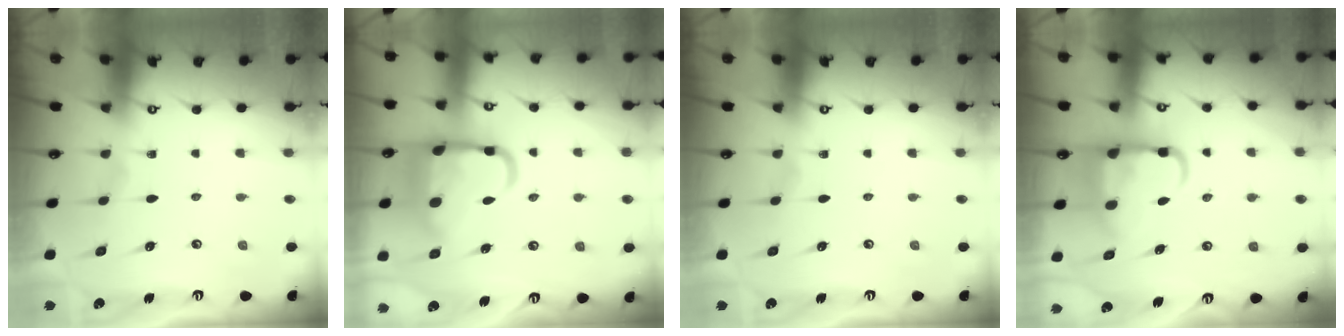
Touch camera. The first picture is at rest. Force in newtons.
{"total": 16.3, "press": 16.2, "slide": 1.9}
{"total": 0.0}
{"total": 10.7, "press": 10.6, "slide": 1.6}